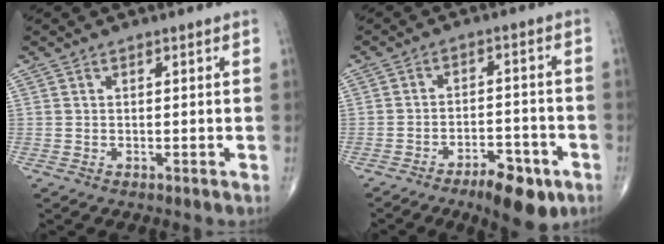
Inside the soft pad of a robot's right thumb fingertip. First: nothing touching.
{"total": 9.3, "force": [-5.6, 3.4, 6.6], "torque": [-0.091, 0.030, -0.083]}